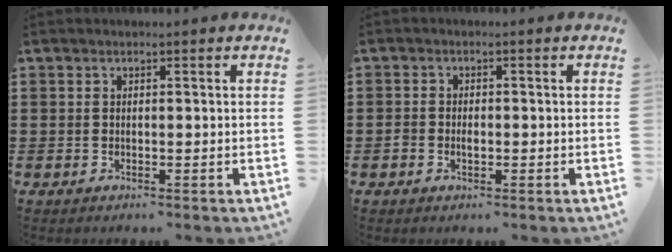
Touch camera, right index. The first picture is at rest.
{"total": 1.6, "force": [-0.6, 0.9, 1.1], "torque": [-0.022, 0.000, -0.010]}